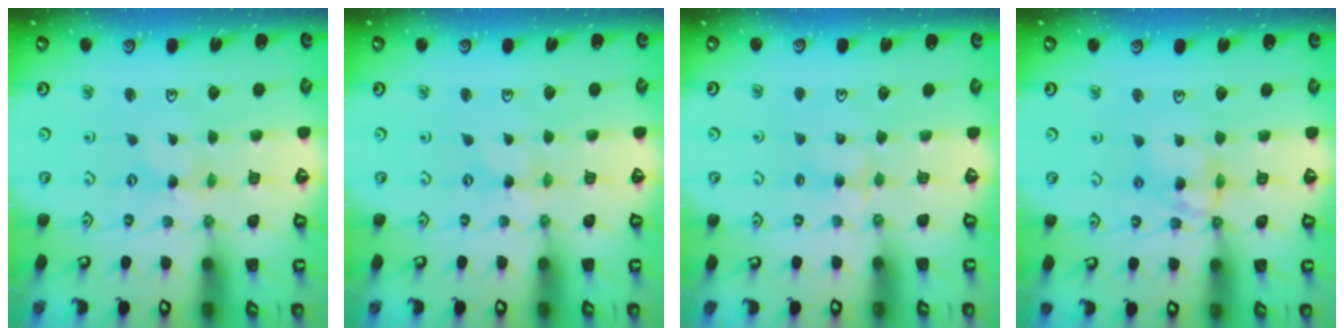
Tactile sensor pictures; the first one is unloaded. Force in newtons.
{"total": 0.0}
{"total": 2.8, "press": 2.8, "slide": 0.5}
{"total": 9.0, "press": 9.0, "slide": 0.9}